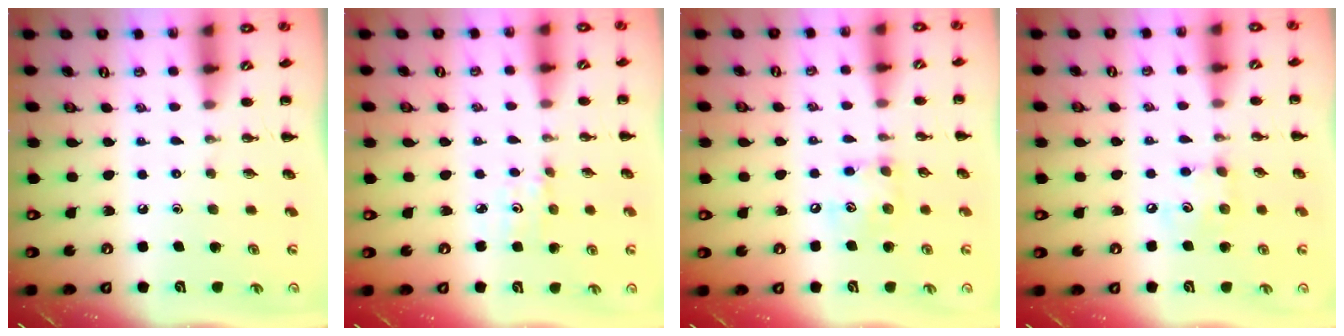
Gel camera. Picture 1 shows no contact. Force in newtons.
{"total": 3.2, "press": 3.0, "slide": 0.8}
{"total": 7.0, "press": 6.9, "slide": 0.9}
{"total": 5.2, "press": 5.2, "slide": 0.8}